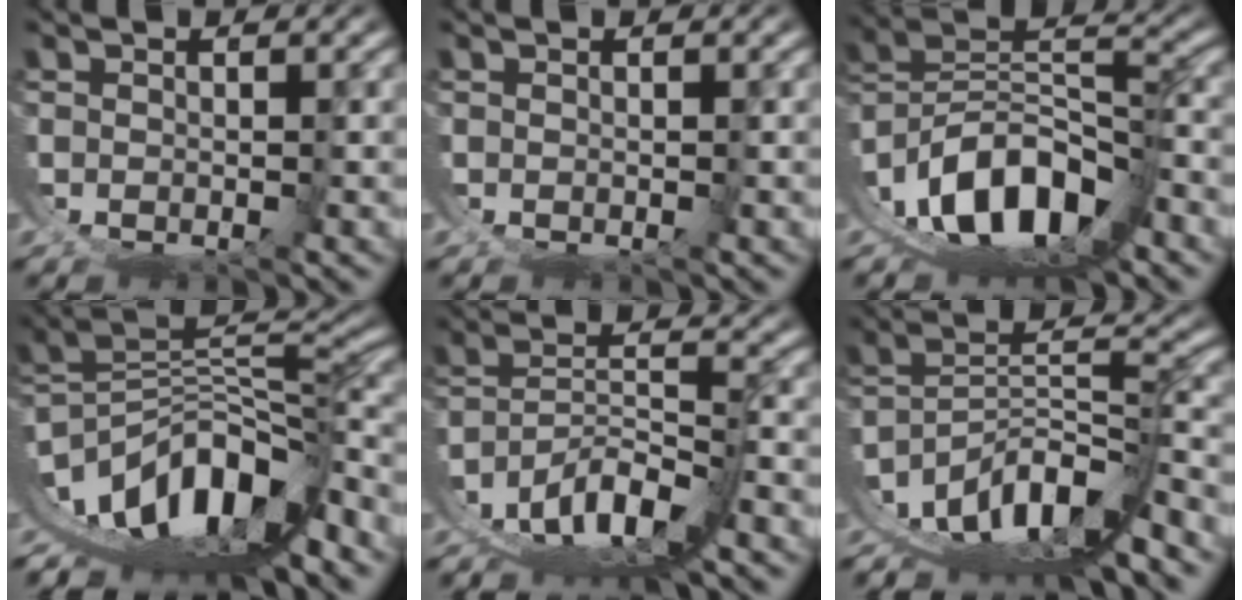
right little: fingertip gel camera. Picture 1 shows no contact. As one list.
[{"total": 0.0}, {"total": 13.2, "force": [-3.8, 8.6, 9.2], "torque": [-0.168, -0.040, -0.050]}, {"total": 15.4, "force": [-4.5, 8.9, 11.8], "torque": [-0.180, -0.026, -0.060]}, {"total": 9.7, "force": [-4.7, 5.6, 6.4], "torque": [-0.103, -0.024, -0.072]}, {"total": 12.5, "force": [-5.2, 7.2, 8.8], "torque": [-0.139, -0.026, -0.077]}]